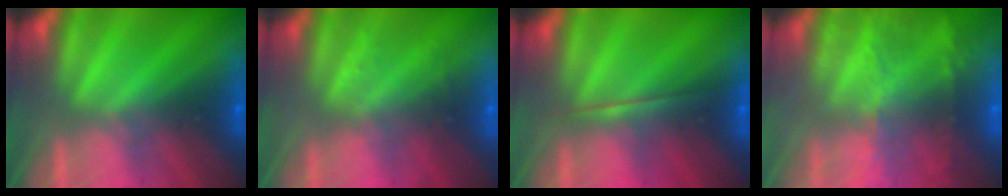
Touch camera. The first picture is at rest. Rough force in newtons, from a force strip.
{"total": 2.2}
{"total": 1.8}
{"total": 9.4}